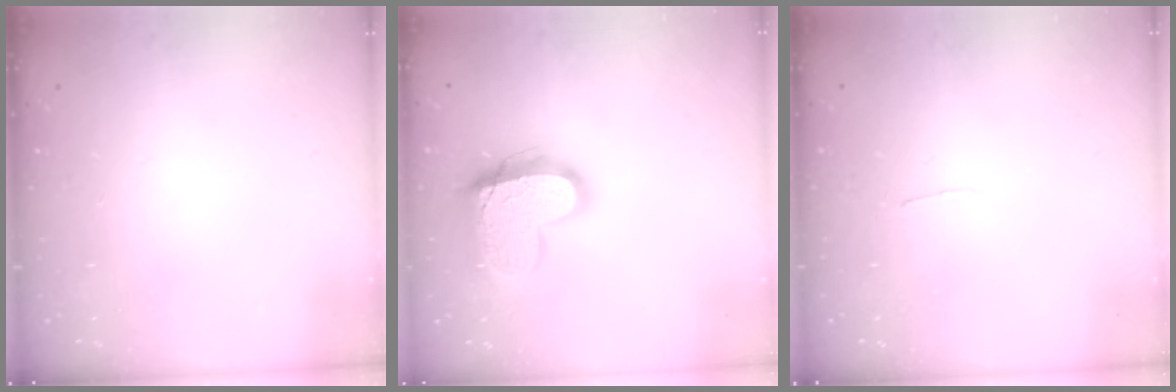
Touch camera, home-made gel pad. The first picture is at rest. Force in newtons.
{"total": 17.5, "press": 17.4, "slide": 1.3}
{"total": 2.0, "press": 2.0, "slide": 0.2}